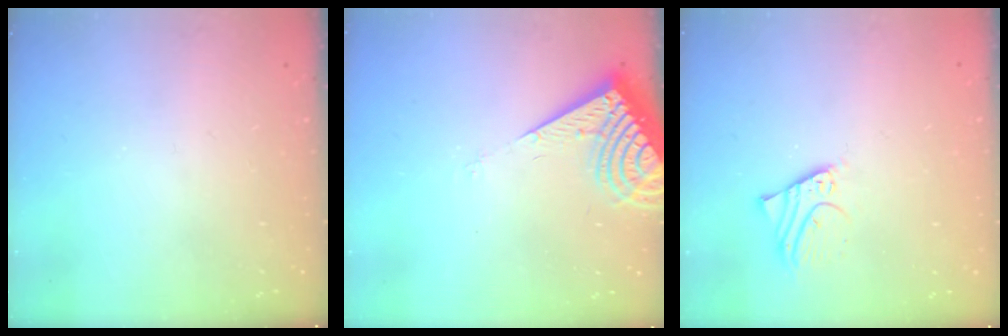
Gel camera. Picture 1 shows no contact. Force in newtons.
{"total": 10.7, "press": 10.6, "slide": 1.1}
{"total": 2.4, "press": 2.4, "slide": 0.1}